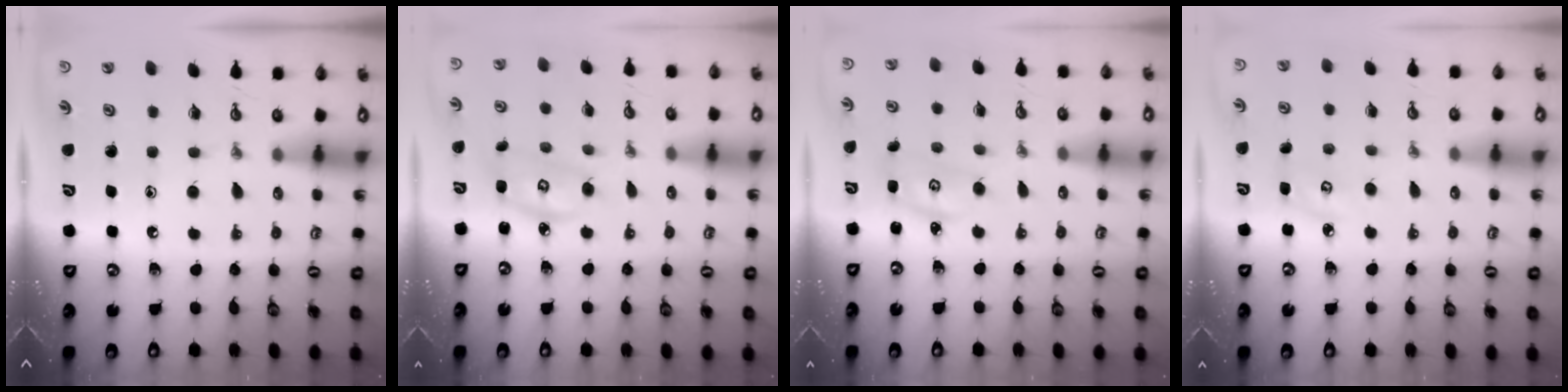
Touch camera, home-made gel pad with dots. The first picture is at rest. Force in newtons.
{"total": 4.5, "press": 4.5, "slide": 0.3}
{"total": 2.8, "press": 2.8, "slide": 0.4}
{"total": 4.9, "press": 4.8, "slide": 0.6}